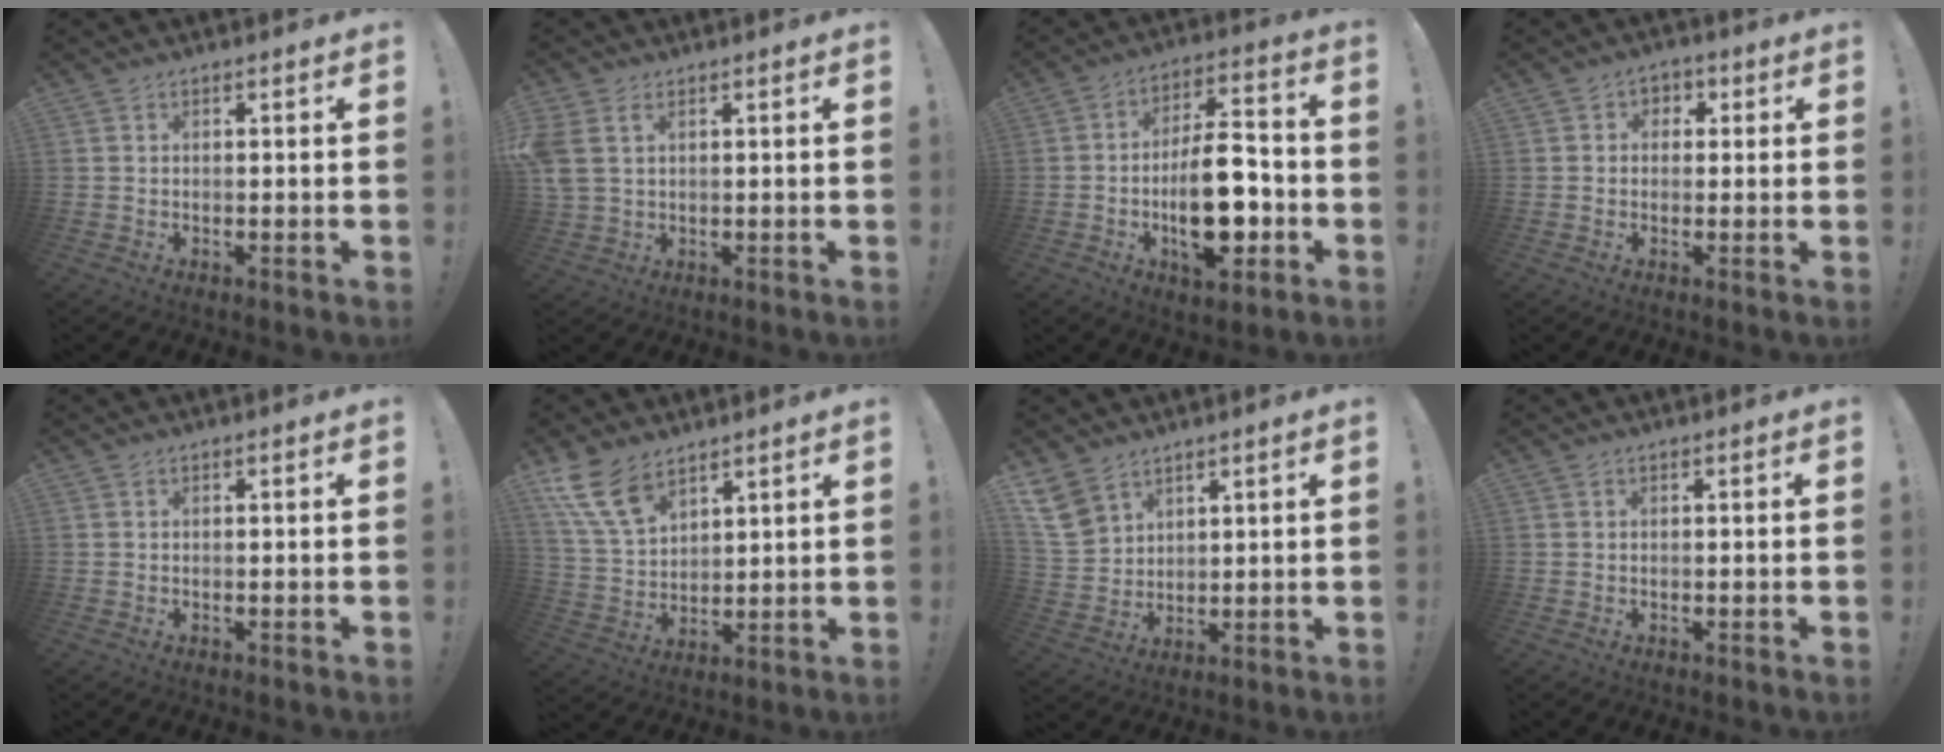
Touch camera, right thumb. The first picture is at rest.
{"total": 5.5, "force": [2.2, 3.6, 3.5], "torque": [-0.078, -0.006, 0.045]}
{"total": 18.9, "force": [-5.0, 9.0, 15.9], "torque": [-0.257, 0.024, -0.075]}
{"total": 3.3, "force": [-0.4, 3.0, 1.1], "torque": [-0.012, 0.006, -0.009]}
{"total": 0.0}
{"total": 11.1, "force": [7.6, 5.7, 5.7], "torque": [-0.129, -0.037, 0.150]}
{"total": 7.8, "force": [5.7, 4.8, 2.4], "torque": [-0.049, -0.033, 0.116]}
{"total": 0.0}